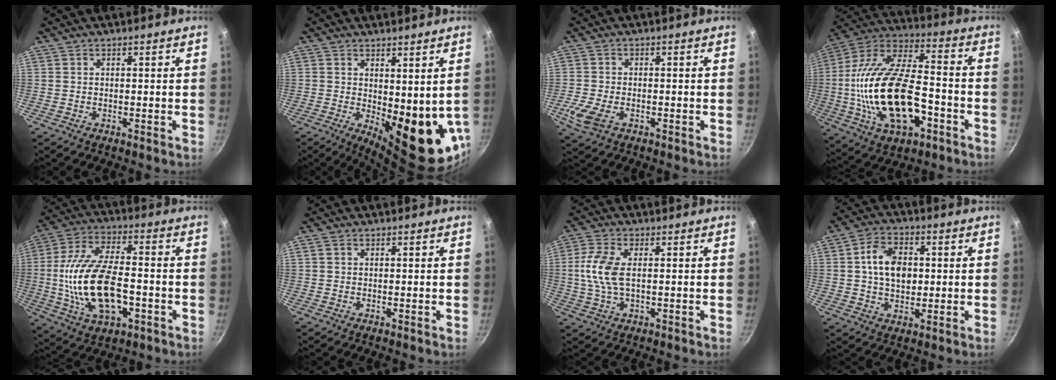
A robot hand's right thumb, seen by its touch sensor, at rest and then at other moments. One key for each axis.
{"total": 13.6, "fx": -0.2, "fy": 5.7, "fz": 12.3, "tx": -0.133, "ty": -0.027, "tz": 0.014}
{"total": 5.6, "fx": -2.2, "fy": 3.2, "fz": 4.0, "tx": -0.095, "ty": -0.003, "tz": -0.045}
{"total": 26.3, "fx": -5.5, "fy": 13.7, "fz": 21.8, "tx": -0.410, "ty": 0.037, "tz": -0.096}
{"total": 19.2, "fx": -3.2, "fy": 9.7, "fz": 16.2, "tx": -0.304, "ty": 0.021, "tz": -0.054}
{"total": 0.9, "fx": 0.3, "fy": 0.7, "fz": 0.5, "tx": -0.009, "ty": 0.003, "tz": 0.006}
{"total": 7.9, "fx": 0.6, "fy": 4.0, "fz": 6.8, "tx": -0.148, "ty": 0.008, "tz": 0.007}
{"total": 9.7, "fx": 1.1, "fy": 6.7, "fz": 6.9, "tx": -0.099, "ty": 0.008, "tz": 0.013}